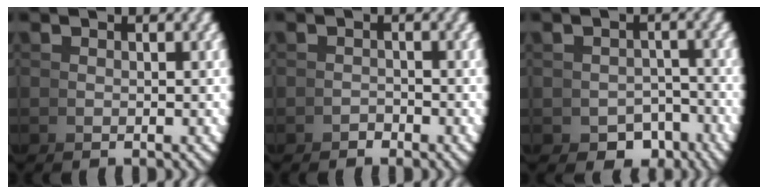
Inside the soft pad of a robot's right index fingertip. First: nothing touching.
{"total": 1.5, "force": [-1.2, -0.7, -0.6], "torque": [0.023, 0.000, -0.022]}
{"total": 5.0, "force": [-3.3, 3.4, 1.5], "torque": [-0.001, -0.021, -0.050]}